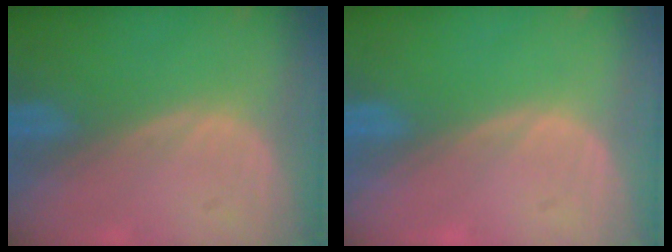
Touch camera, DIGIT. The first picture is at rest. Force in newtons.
{"total": 0.0}